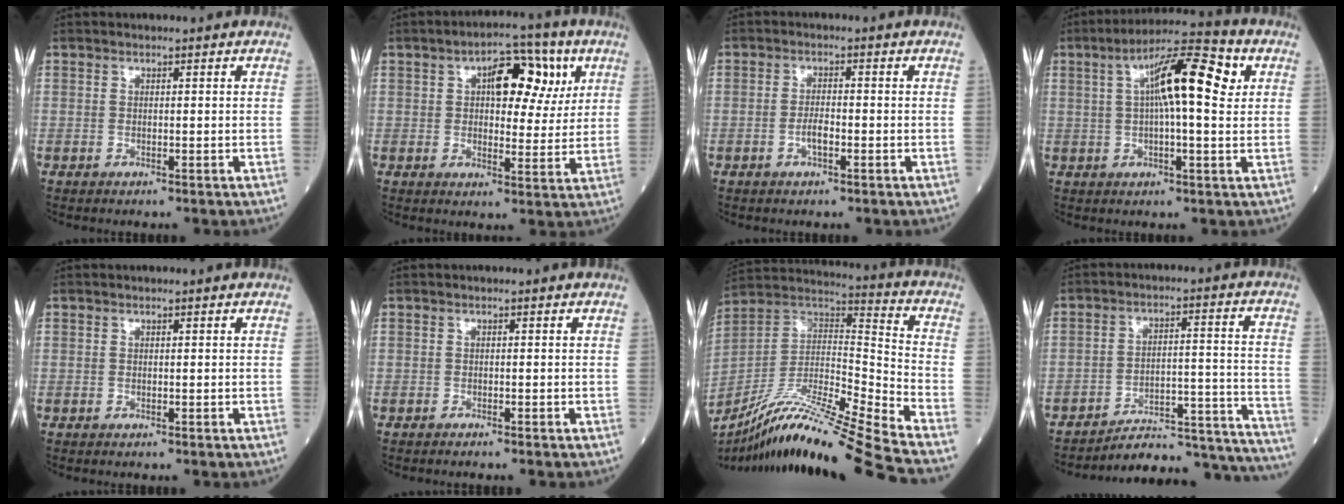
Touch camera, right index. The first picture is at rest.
{"total": 9.9, "force": [3.7, 4.8, 7.9], "torque": [-0.102, 0.024, 0.049]}
{"total": 2.4, "force": [-1.0, 0.6, 2.1], "torque": [-0.039, 0.003, -0.018]}
{"total": 12.0, "force": [3.1, 2.1, 11.4], "torque": [-0.190, 0.031, 0.045]}
{"total": 0.0}
{"total": 0.9, "force": [-0.8, -0.1, 0.3], "torque": [-0.004, 0.000, -0.014]}
{"total": 24.1, "force": [-20.3, -2.5, 12.7], "torque": [-0.222, -0.024, -0.360]}
{"total": 20.9, "force": [-20.6, 1.0, 3.7], "torque": [-0.005, 0.033, -0.275]}